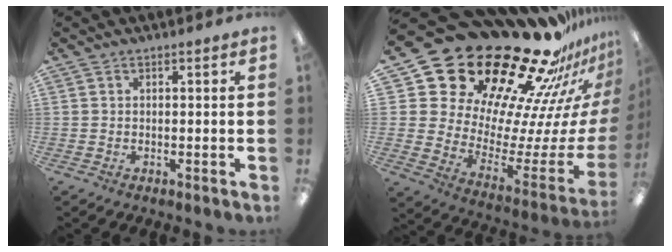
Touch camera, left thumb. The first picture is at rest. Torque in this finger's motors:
{"motor_torque": [0.94, 1.19, 1.55, -1.22, 0.21]}